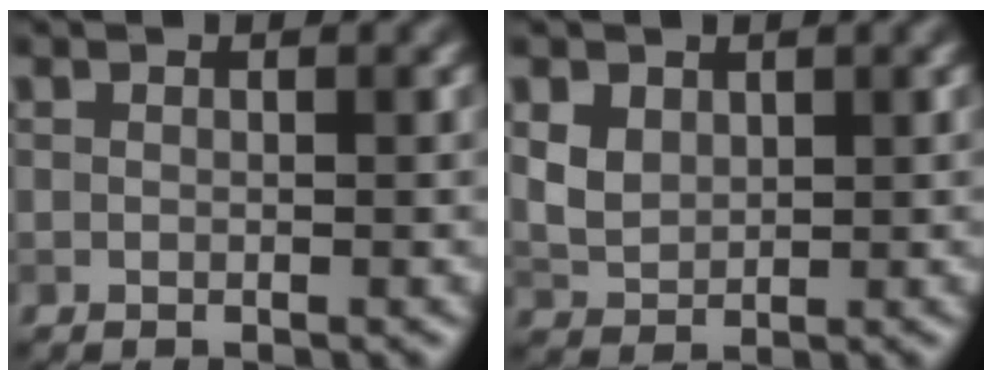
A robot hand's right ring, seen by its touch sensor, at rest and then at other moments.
{"total": 2.6, "force": [1.1, 2.0, 1.4], "torque": [-0.036, -0.003, 0.023]}